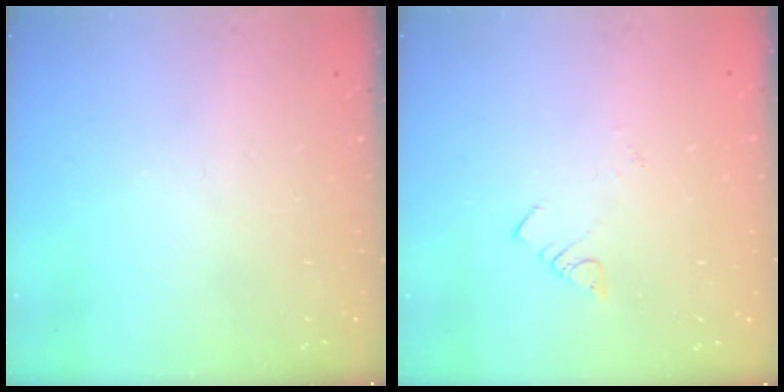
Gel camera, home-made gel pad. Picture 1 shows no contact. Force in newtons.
{"total": 1.8, "press": 1.8, "slide": 0.2}